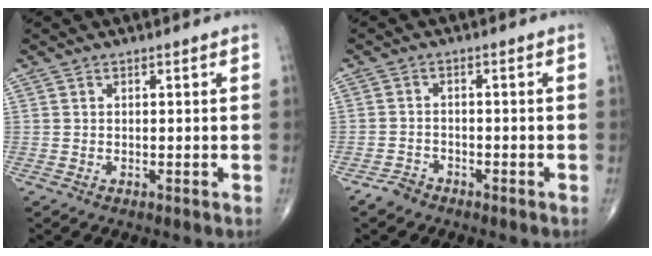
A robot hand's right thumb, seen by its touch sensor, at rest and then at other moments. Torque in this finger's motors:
{"motor_torque": [0.58, -0.14, -0.29, -0.25, -0.02]}